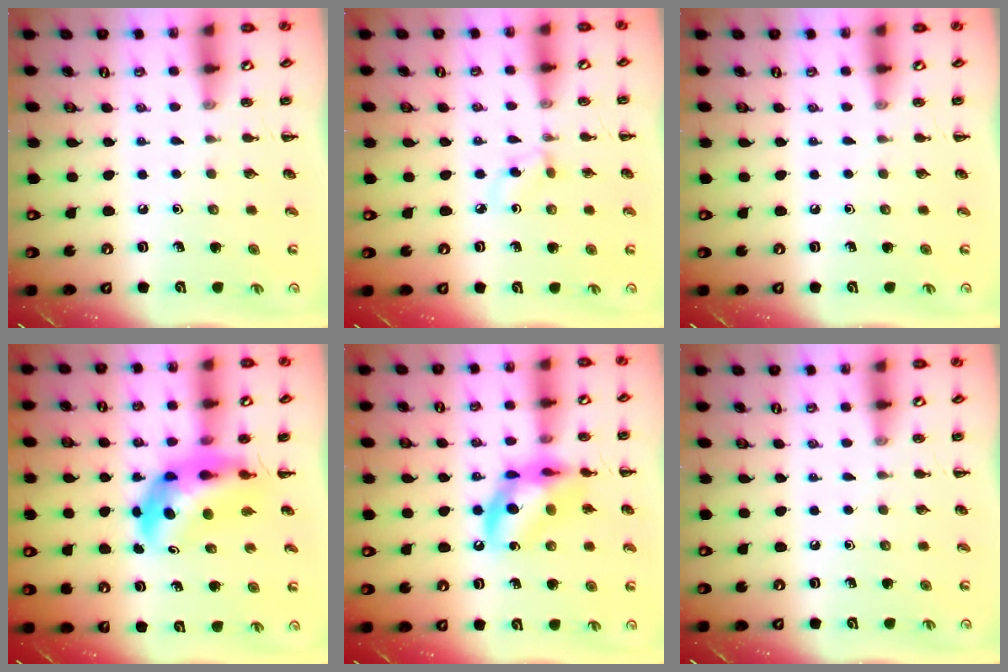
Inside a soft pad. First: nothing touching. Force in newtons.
{"total": 2.7, "press": 2.5, "slide": 1.1}
{"total": 0.0}
{"total": 7.2, "press": 6.8, "slide": 2.3}
{"total": 13.6, "press": 13.2, "slide": 3.0}
{"total": 0.0}